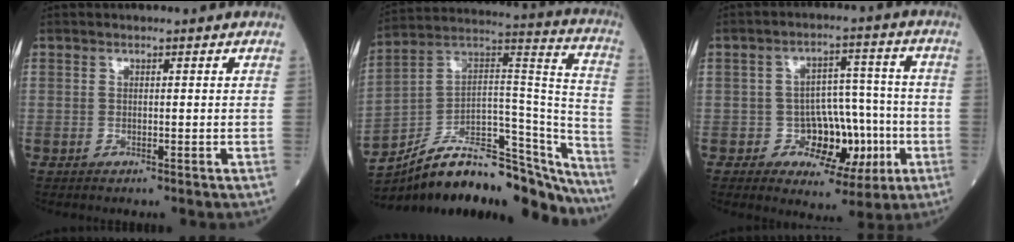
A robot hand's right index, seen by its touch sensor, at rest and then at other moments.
{"total": 29.6, "force": [-24.9, 8.3, 13.7], "torque": [-0.161, 0.034, -0.365]}
{"total": 9.2, "force": [-2.6, 6.0, 6.4], "torque": [-0.074, 0.027, -0.031]}